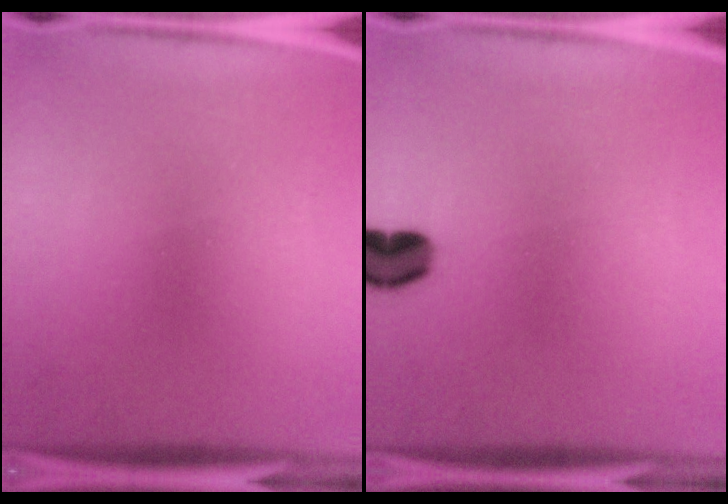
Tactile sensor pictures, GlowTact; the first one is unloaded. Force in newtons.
{"total": 4.5}